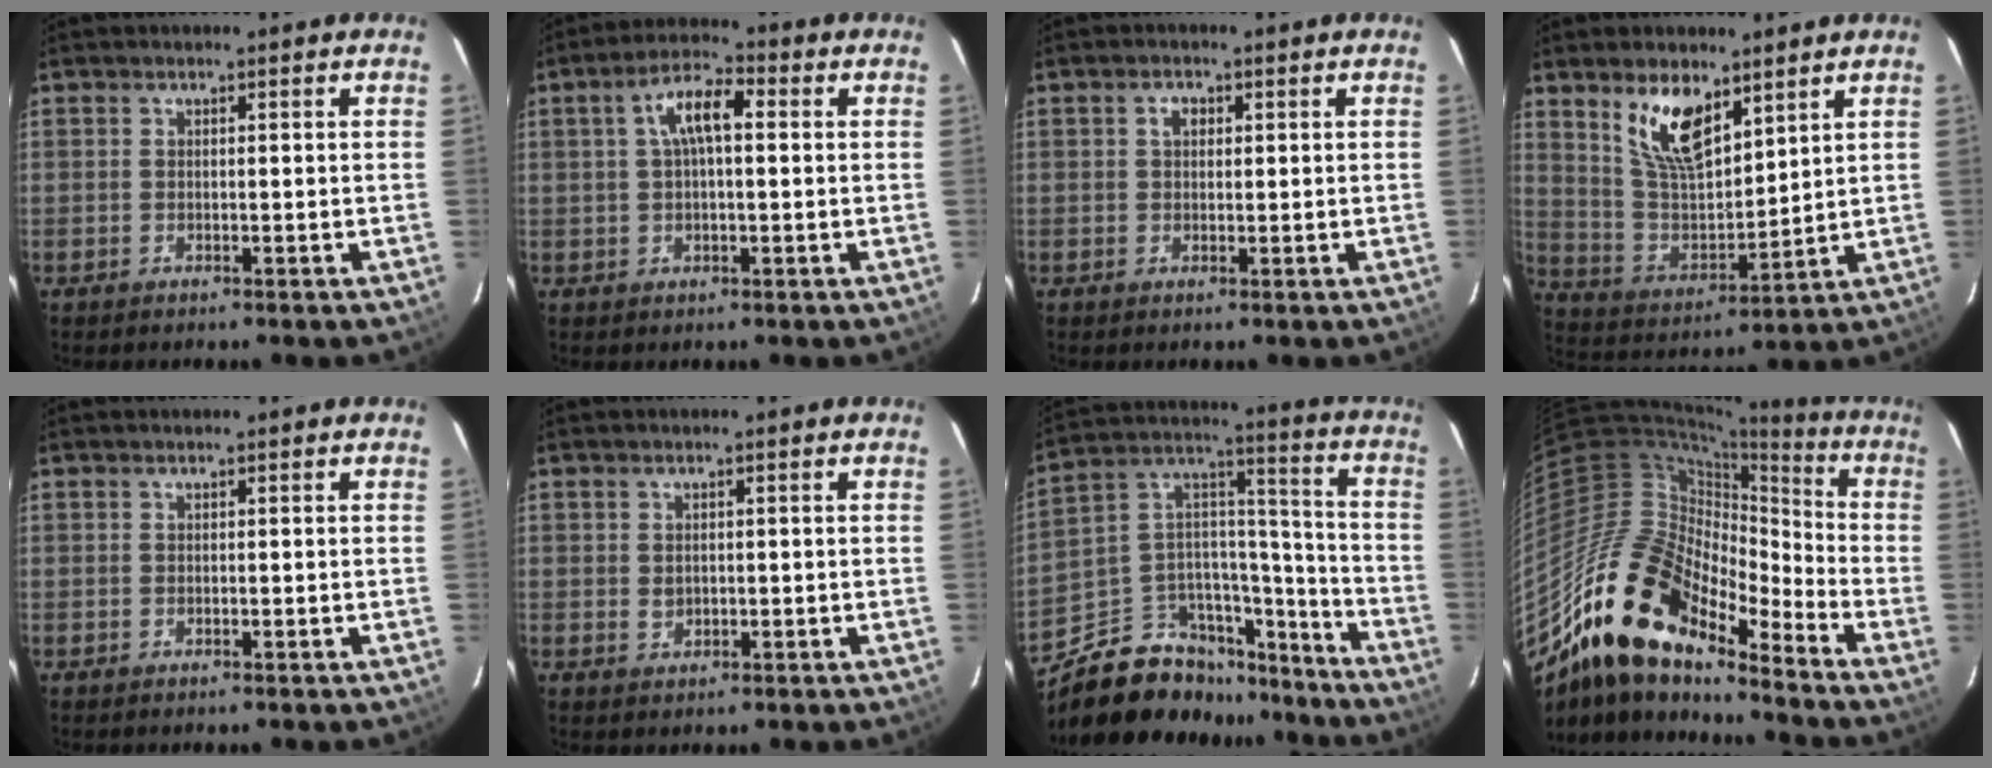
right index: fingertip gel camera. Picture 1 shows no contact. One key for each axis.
{"total": 7.3, "fx": 1.4, "fy": 3.0, "fz": 6.5, "tx": -0.124, "ty": 0.022, "tz": 0.026}
{"total": 2.2, "fx": 0.7, "fy": 1.6, "fz": 1.3, "tx": -0.020, "ty": 0.008, "tz": 0.011}
{"total": 12.3, "fx": 7.5, "fy": 5.4, "fz": 8.2, "tx": -0.153, "ty": 0.002, "tz": 0.155}
{"total": 0.0}
{"total": 1.9, "fx": 0.1, "fy": 1.6, "fz": 1.0, "tx": -0.015, "ty": 0.001, "tz": 0.002}
{"total": 22.0, "fx": -17.0, "fy": 11.3, "fz": 8.2, "tx": -0.167, "ty": 0.082, "tz": -0.253}
{"total": 21.1, "fx": -16.1, "fy": 7.5, "fz": 11.4, "tx": -0.197, "ty": -0.014, "tz": -0.310}